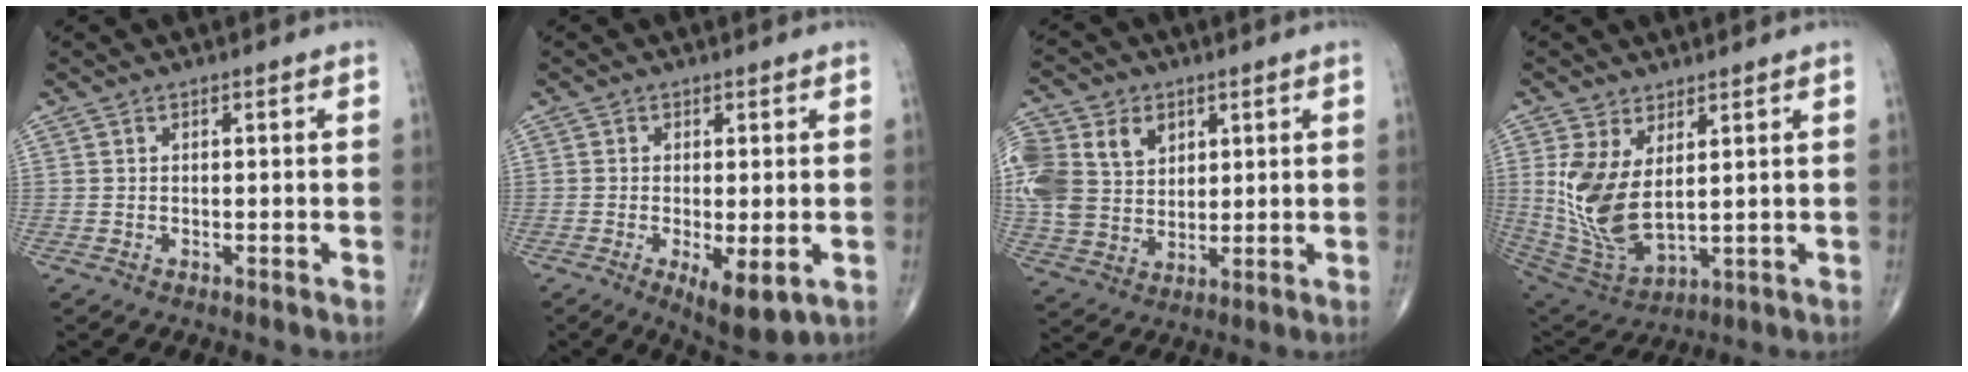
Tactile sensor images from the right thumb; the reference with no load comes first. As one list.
[{"total": 6.9, "force": [-1.9, 2.6, 6.1], "torque": [-0.095, -0.021, -0.022]}, {"total": 18.1, "force": [5.4, 13.8, 10.3], "torque": [-0.239, 0.013, 0.111]}, {"total": 12.9, "force": [3.0, 6.7, 10.7], "torque": [-0.217, -0.025, 0.081]}]